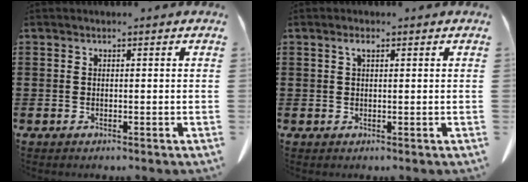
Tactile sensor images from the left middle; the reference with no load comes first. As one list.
[{"total": 1.5, "force": [0.7, 0.4, 1.3], "torque": [-0.027, 0.002, 0.012]}]